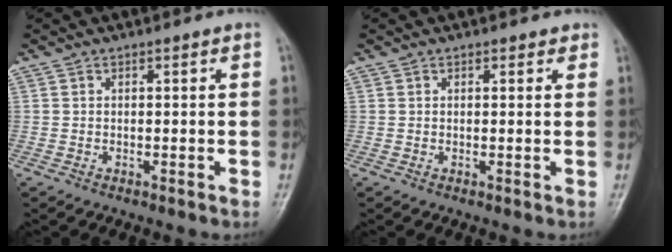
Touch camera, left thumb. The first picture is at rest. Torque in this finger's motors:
{"motor_torque": [-0.03, -0.10, -0.26, -0.31, 0.01]}